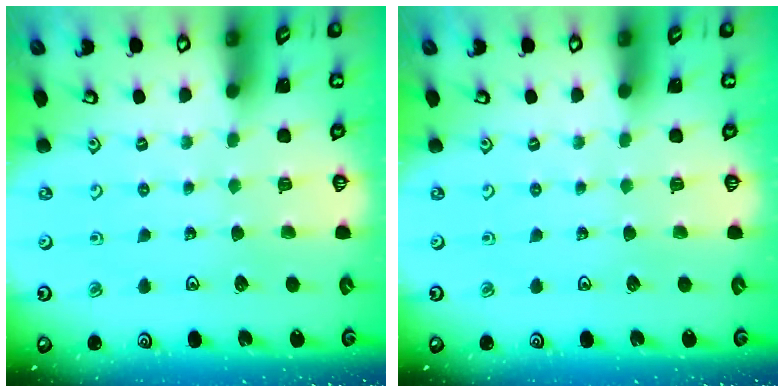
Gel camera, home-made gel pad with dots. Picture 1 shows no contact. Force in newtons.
{"total": 0.0}